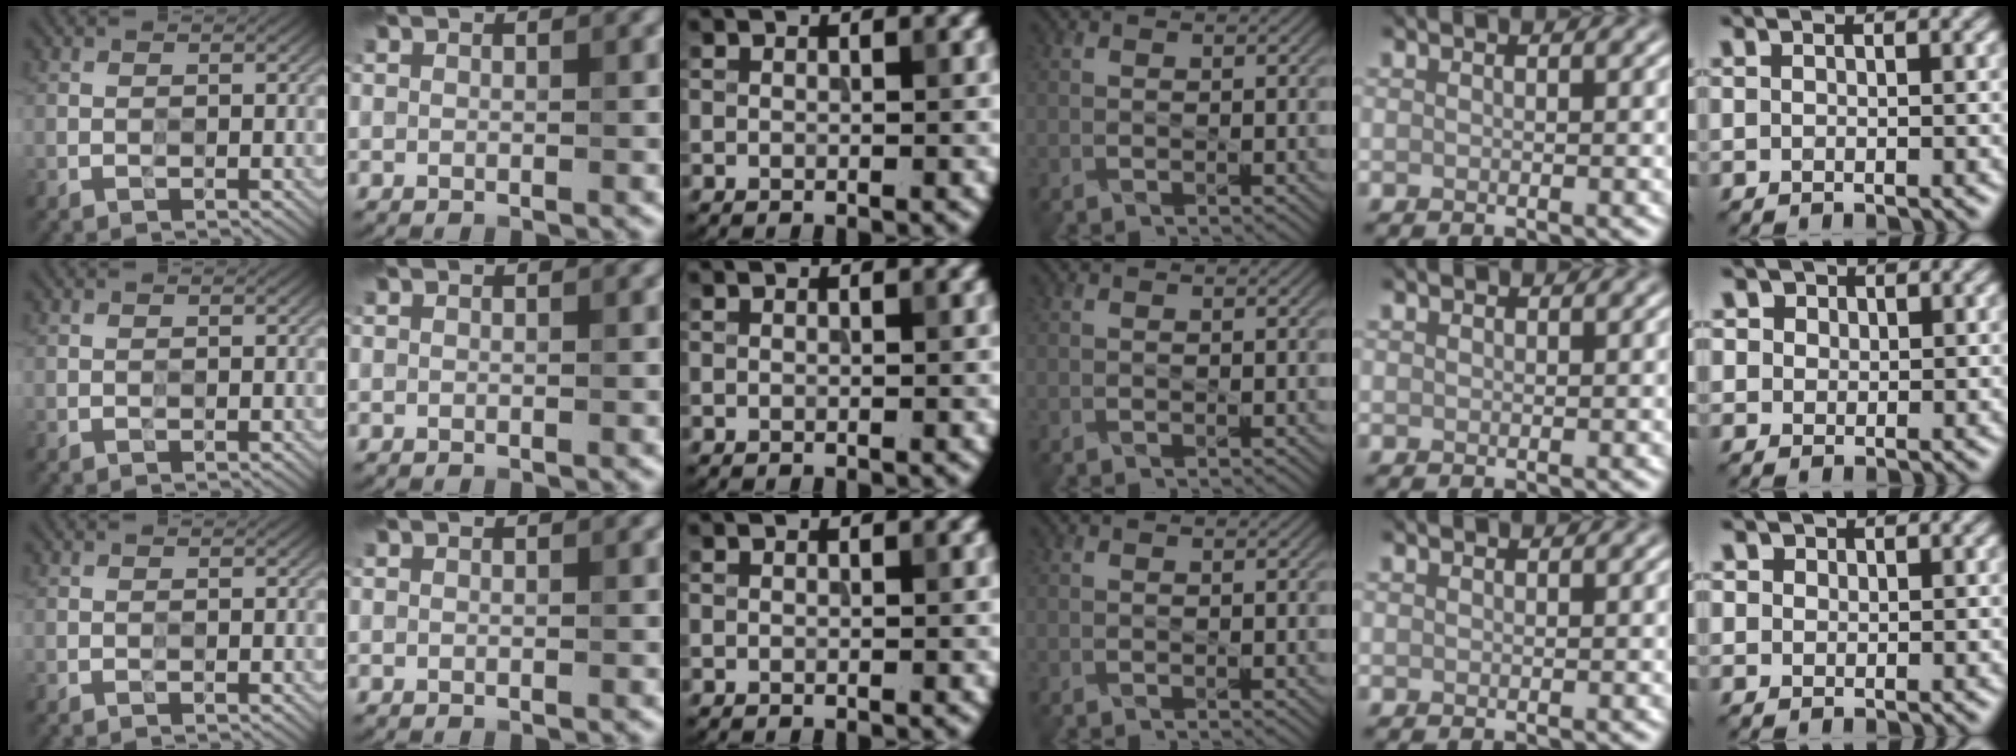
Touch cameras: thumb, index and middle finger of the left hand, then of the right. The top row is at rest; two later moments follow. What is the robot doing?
{"motion": "press", "object": "button"}